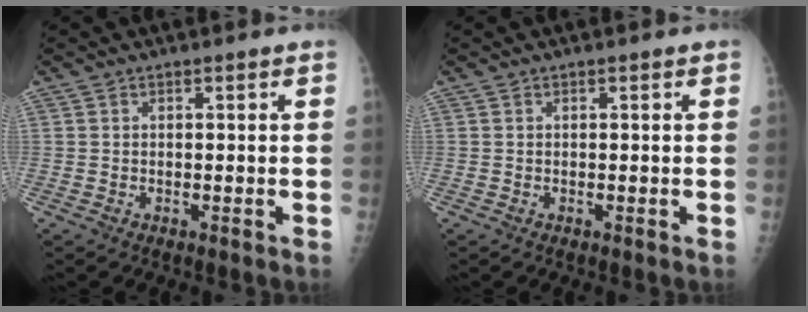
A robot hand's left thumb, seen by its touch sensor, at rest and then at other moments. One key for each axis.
{"total": 0.0}